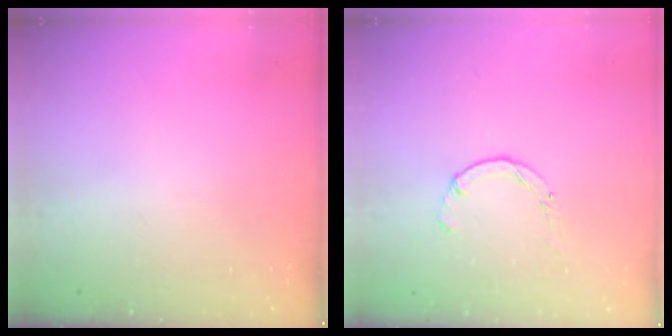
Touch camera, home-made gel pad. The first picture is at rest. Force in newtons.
{"total": 0.0}